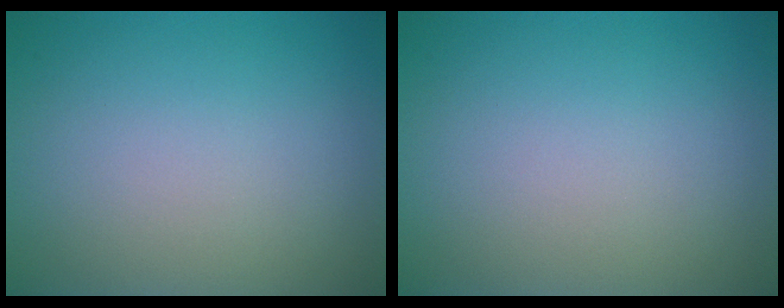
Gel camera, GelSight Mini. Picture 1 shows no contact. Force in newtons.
{"total": 0.0}